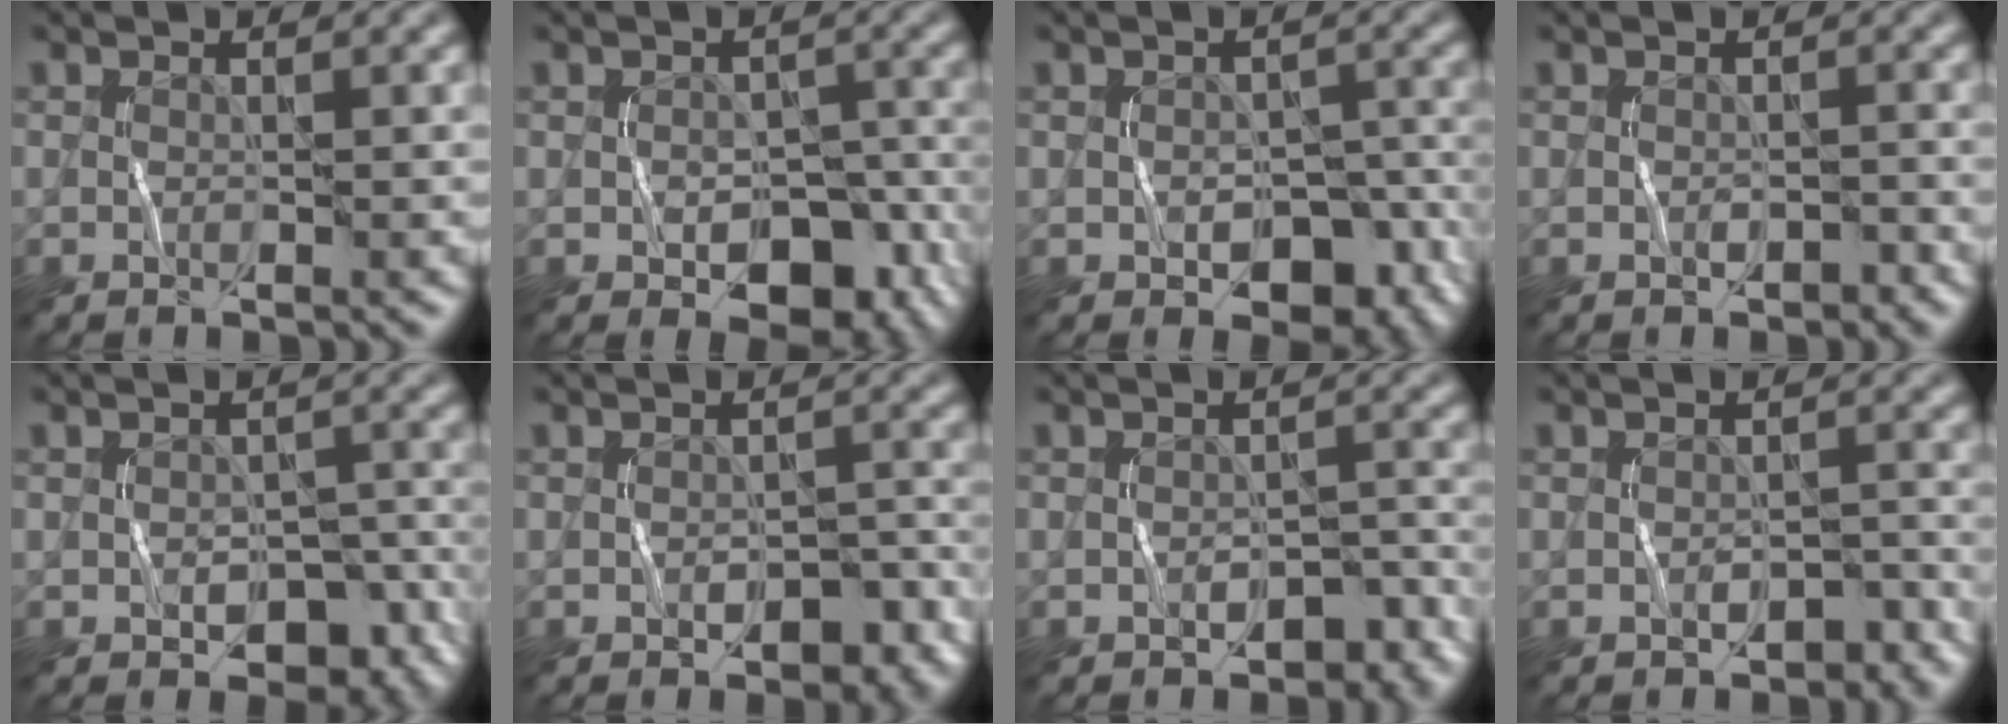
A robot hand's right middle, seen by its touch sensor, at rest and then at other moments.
{"total": 6.0, "force": [-2.4, 3.9, 3.9], "torque": [-0.045, -0.009, -0.028]}
{"total": 6.5, "force": [-2.8, 4.3, 4.0], "torque": [-0.048, -0.009, -0.030]}
{"total": 1.0, "force": [-0.6, 0.7, 0.5], "torque": [-0.008, -0.001, -0.006]}
{"total": 5.9, "force": [-2.6, 3.9, 3.5], "torque": [-0.042, -0.009, -0.029]}
{"total": 3.4, "force": [-1.7, 2.1, 2.1], "torque": [-0.027, -0.002, -0.017]}
{"total": 3.3, "force": [-2.0, 2.0, 1.8], "torque": [-0.019, 0.000, -0.023]}
{"total": 2.1, "force": [-1.2, 1.2, 1.1], "torque": [-0.015, 0.001, -0.012]}